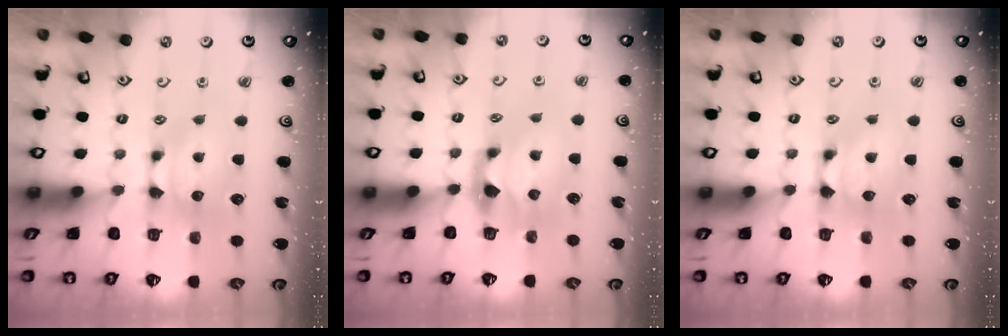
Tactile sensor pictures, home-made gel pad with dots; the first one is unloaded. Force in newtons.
{"total": 2.0, "press": 1.6, "slide": 1.2}
{"total": 0.9, "press": 0.5, "slide": 0.8}